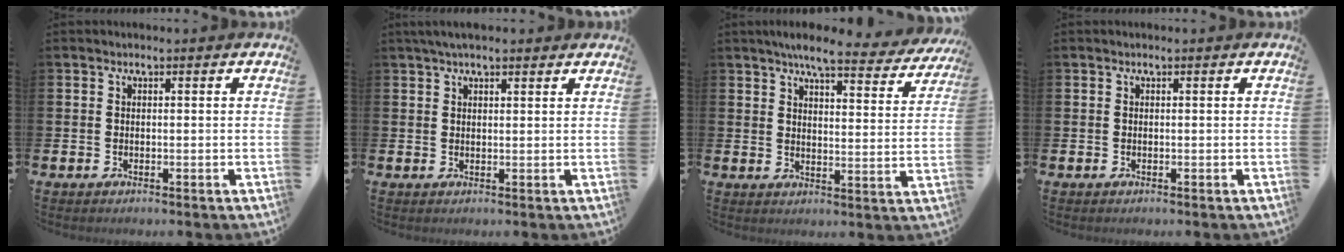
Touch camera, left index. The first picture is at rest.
{"total": 2.8, "force": [2.2, 0.8, 1.5], "torque": [-0.026, 0.002, 0.038]}
{"total": 6.8, "force": [6.0, 0.9, 3.0], "torque": [-0.053, -0.031, 0.098]}
{"total": 0.0}